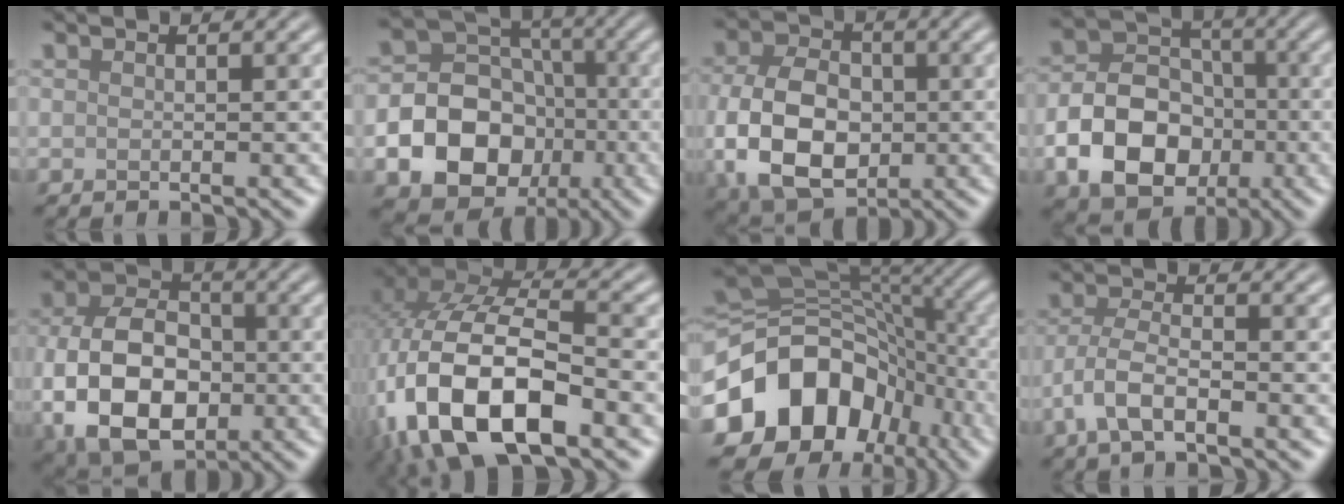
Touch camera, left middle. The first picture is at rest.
{"total": 13.2, "force": [-4.2, 11.2, 5.5], "torque": [-0.099, -0.031, -0.092]}
{"total": 9.9, "force": [-1.5, 6.8, 7.0], "torque": [-0.150, -0.012, -0.036]}
{"total": 8.7, "force": [-2.8, 6.4, 5.2], "torque": [-0.088, -0.006, -0.053]}
{"total": 11.7, "force": [-2.6, 7.8, 8.3], "torque": [-0.173, -0.018, -0.054]}
{"total": 15.5, "force": [-6.1, 7.8, 11.9], "torque": [-0.255, -0.014, -0.114]}
{"total": 14.3, "force": [-5.7, 11.1, 7.1], "torque": [-0.146, -0.002, -0.110]}
{"total": 3.9, "force": [-1.8, 1.6, 3.1], "torque": [-0.068, 0.001, -0.041]}